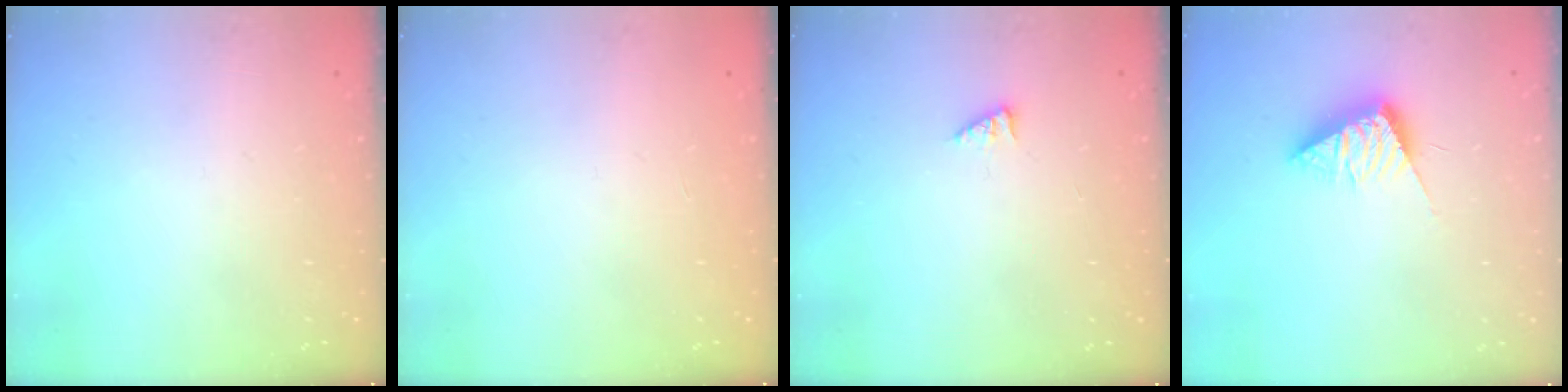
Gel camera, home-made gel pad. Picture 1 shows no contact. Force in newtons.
{"total": 0.0}
{"total": 1.6, "press": 1.5, "slide": 0.3}
{"total": 8.7, "press": 8.7, "slide": 0.1}